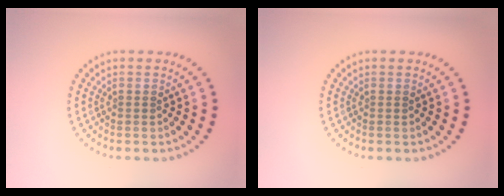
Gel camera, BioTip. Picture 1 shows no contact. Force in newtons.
{"total": 0.0}